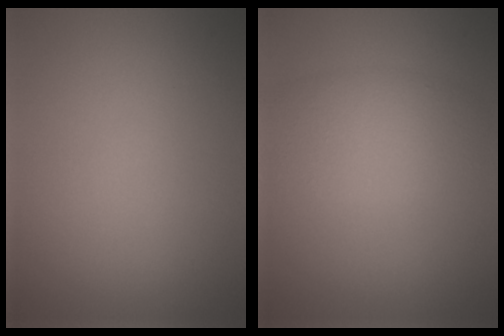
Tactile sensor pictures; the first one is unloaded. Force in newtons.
{"total": 3.8, "press": 3.8, "slide": 0.1}